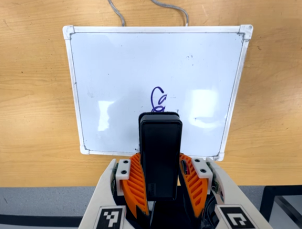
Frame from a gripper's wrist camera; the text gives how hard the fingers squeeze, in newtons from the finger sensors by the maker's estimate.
{"total": 9.4, "left": 7.7, "right": 11.1}